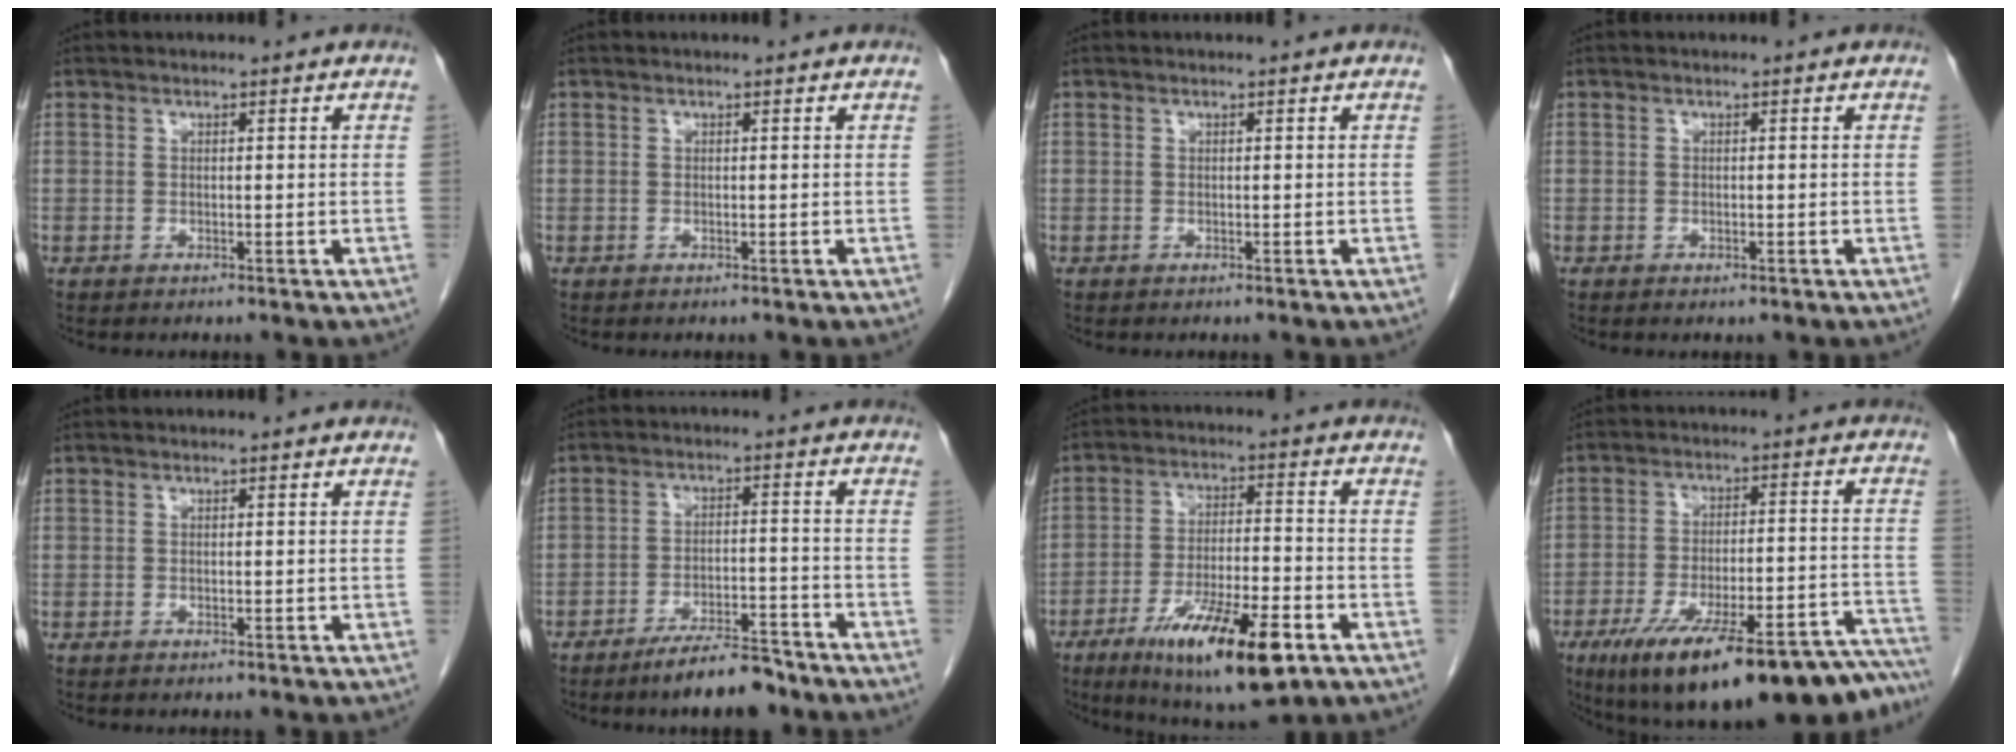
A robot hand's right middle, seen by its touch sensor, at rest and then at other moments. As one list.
[{"total": 0.0}, {"total": 0.0}, {"total": 0.6, "force": [-0.3, 0.2, 0.4], "torque": [-0.010, -0.003, -0.002]}, {"total": 0.0}, {"total": 7.5, "force": [-6.2, 1.3, 4.1], "torque": [-0.067, -0.010, -0.103]}, {"total": 15.7, "force": [-8.3, 3.2, 13.0], "torque": [-0.219, -0.022, -0.129]}, {"total": 27.8, "force": [-22.1, 4.6, 16.2], "torque": [-0.177, -0.003, -0.305]}]